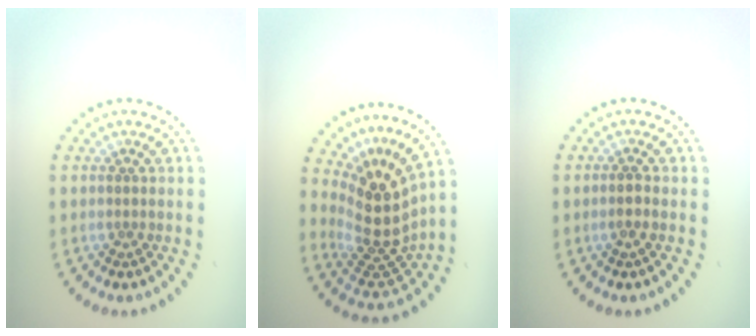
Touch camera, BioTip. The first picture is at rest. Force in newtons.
{"total": 5.0, "press": 3.5, "slide": 3.6}
{"total": 0.7, "press": 0.5, "slide": 0.4}